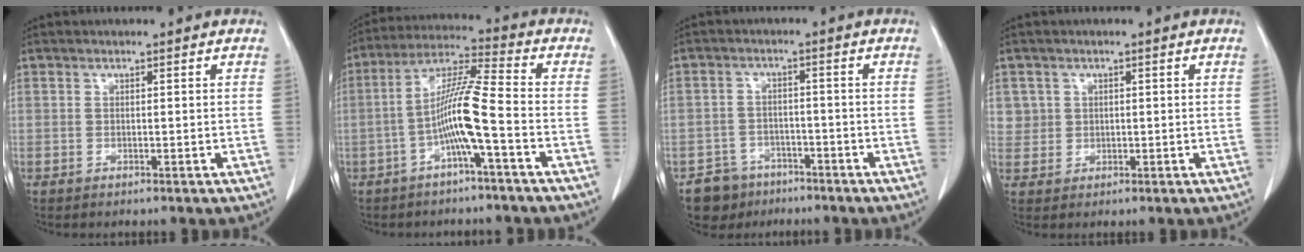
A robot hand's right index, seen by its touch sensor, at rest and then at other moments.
{"total": 9.2, "force": [-3.0, -0.6, 8.6], "torque": [-0.168, 0.020, -0.058]}
{"total": 5.5, "force": [-3.9, 3.9, 0.1], "torque": [0.001, 0.009, -0.062]}
{"total": 2.9, "force": [1.0, 2.7, -0.2], "torque": [0.022, 0.003, 0.016]}